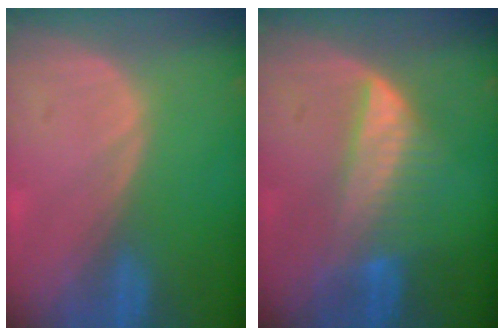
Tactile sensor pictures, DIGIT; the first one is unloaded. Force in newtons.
{"total": 6.3, "press": 6.2, "slide": 1.0}